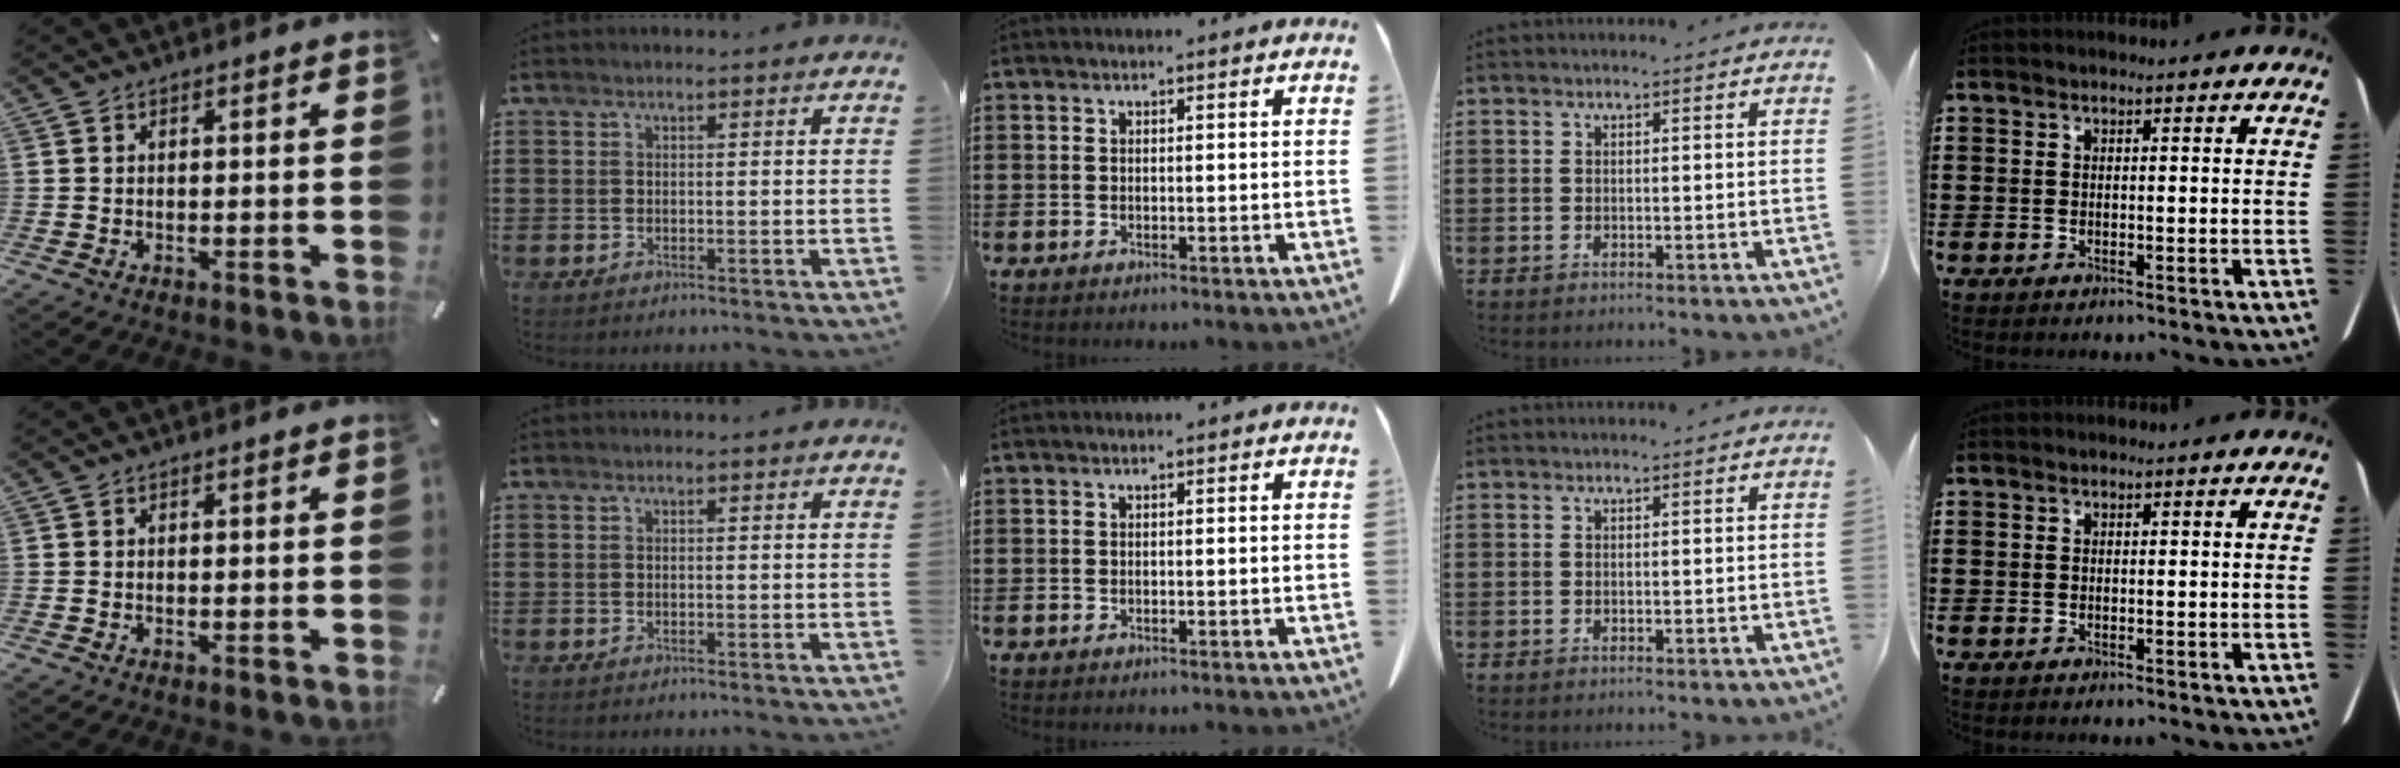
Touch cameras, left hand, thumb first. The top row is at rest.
{}